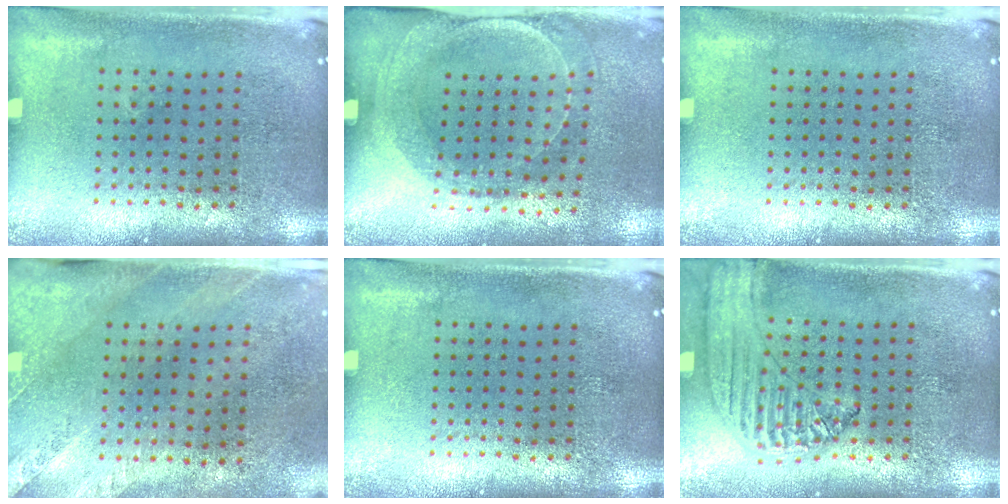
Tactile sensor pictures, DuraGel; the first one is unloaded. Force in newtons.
{"total": 1.5, "press": 1.4, "slide": 0.4}
{"total": 0.0}
{"total": 2.6, "press": 2.1, "slide": 1.6}
{"total": 0.0}
{"total": 1.2, "press": 1.2, "slide": 0.1}